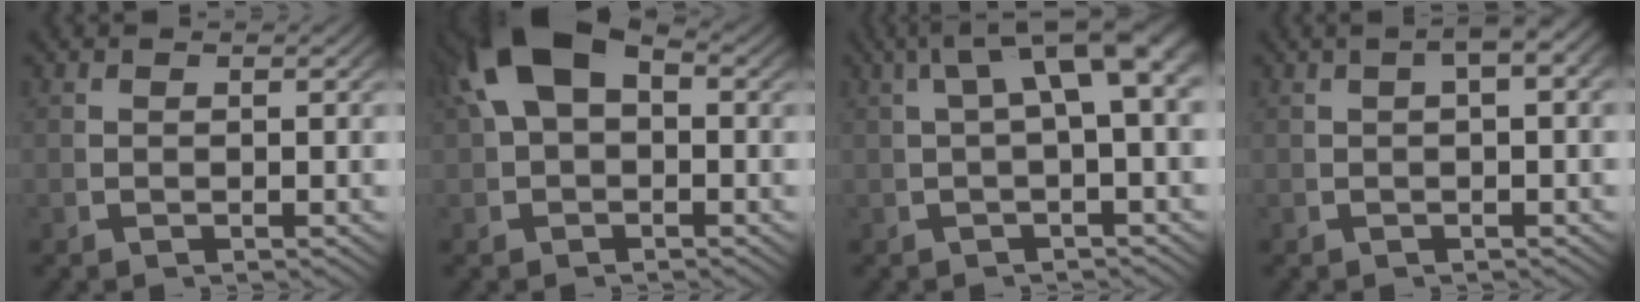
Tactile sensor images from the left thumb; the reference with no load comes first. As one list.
[{"total": 6.1, "force": [1.3, 3.9, 4.5], "torque": [-0.107, -0.003, 0.027]}, {"total": 7.0, "force": [2.5, 2.7, 6.0], "torque": [-0.083, 0.027, 0.028]}, {"total": 2.8, "force": [0.8, 0.9, 2.6], "torque": [-0.035, 0.017, 0.007]}]